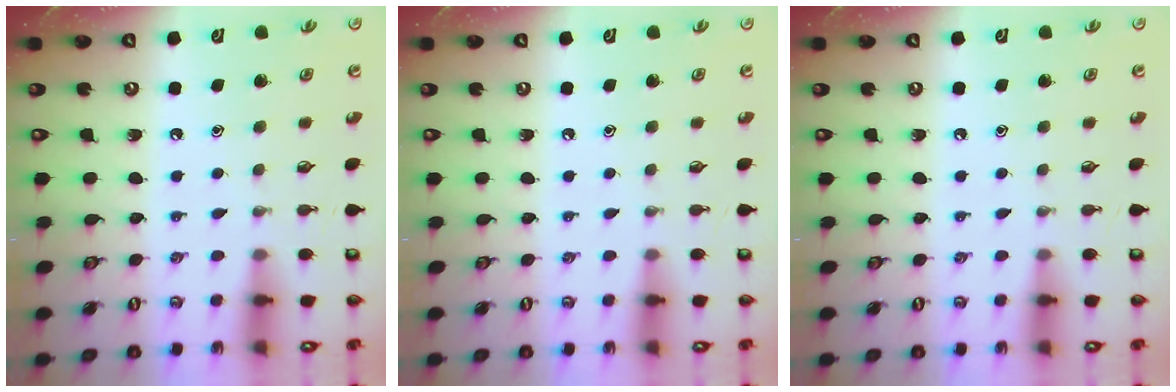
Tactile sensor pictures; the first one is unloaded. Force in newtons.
{"total": 0.0}
{"total": 0.0}